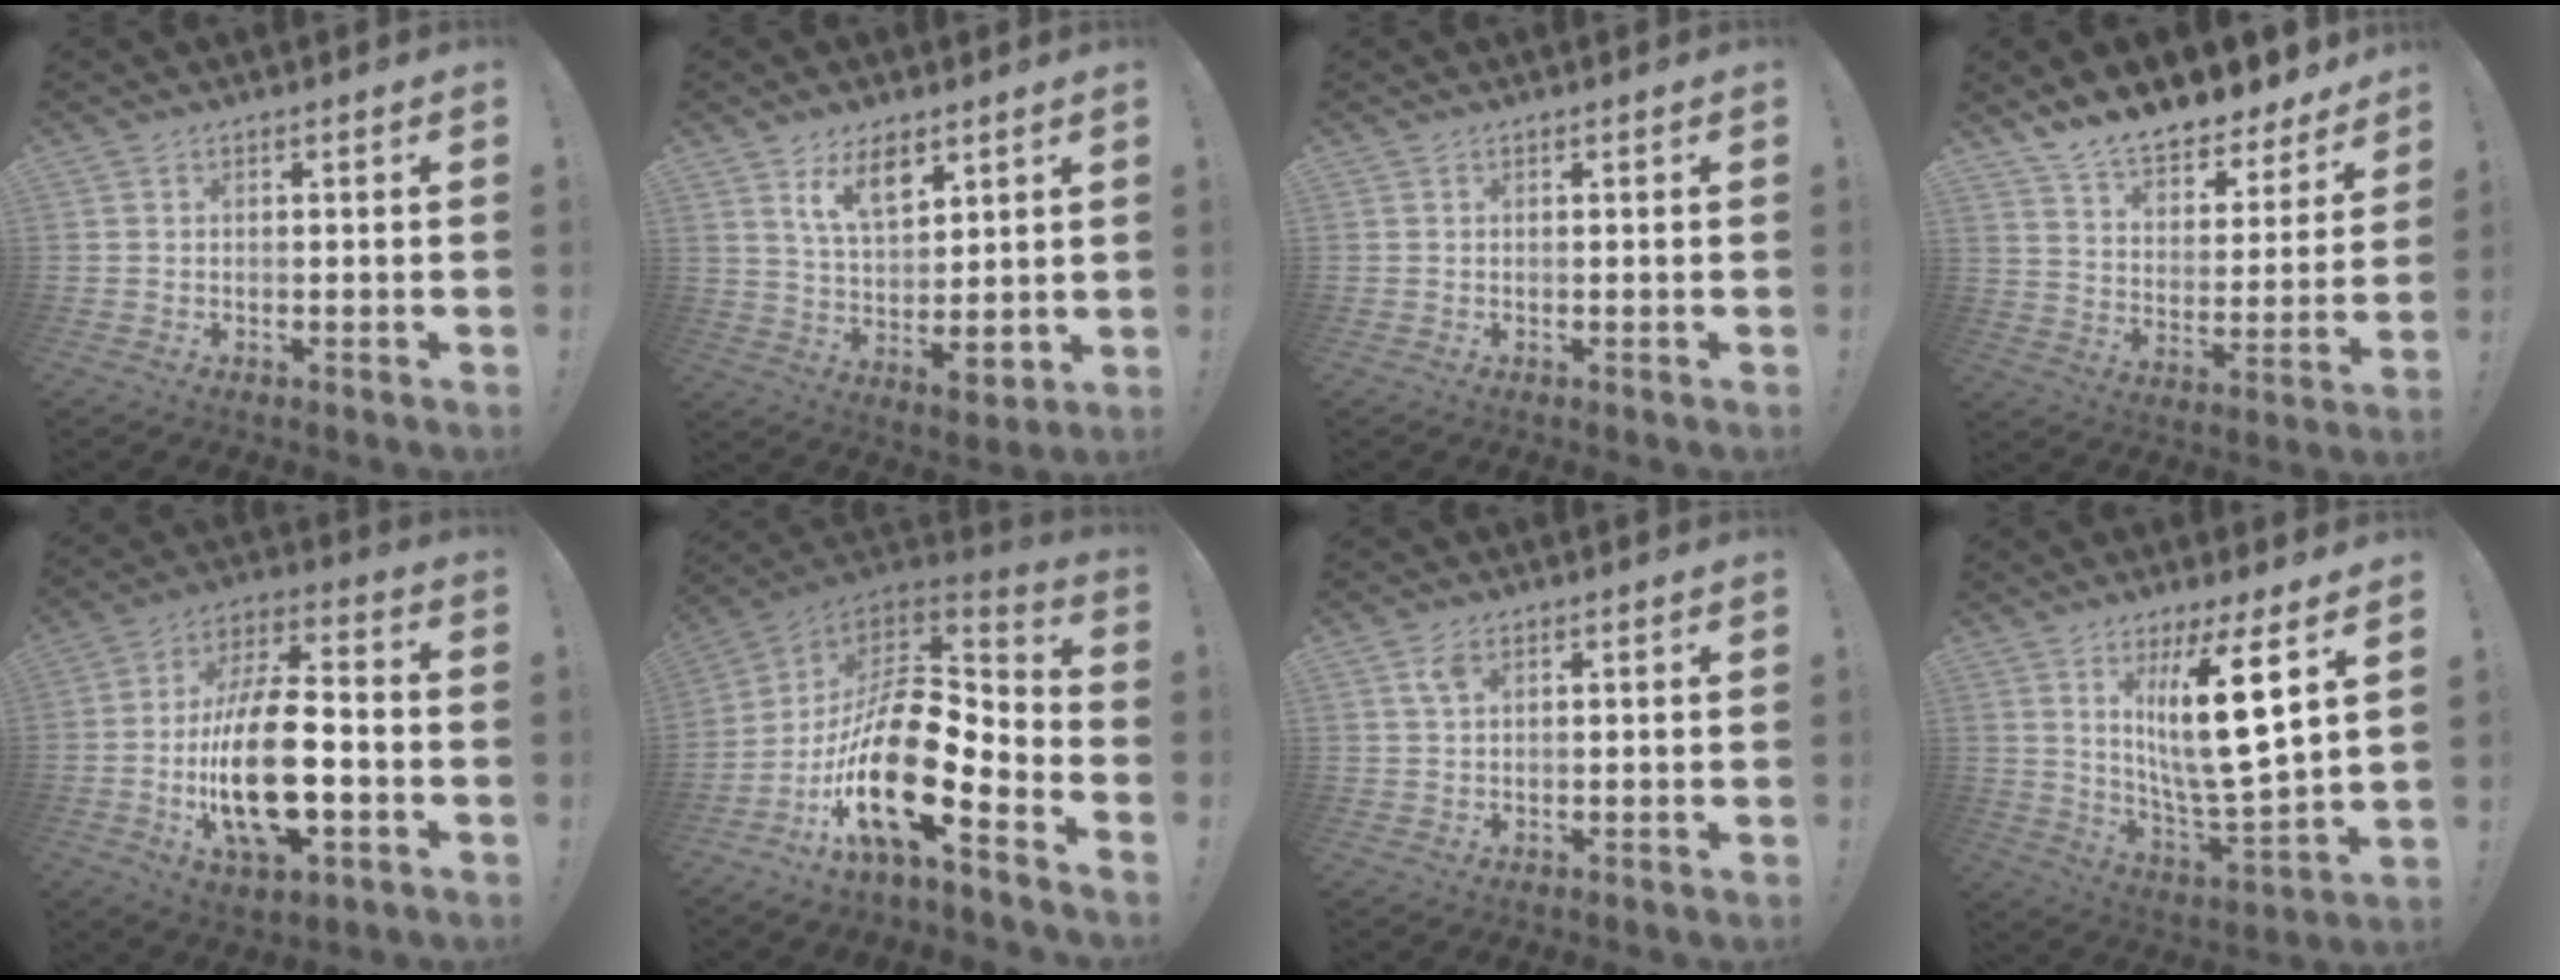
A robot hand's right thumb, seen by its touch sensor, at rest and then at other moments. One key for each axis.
{"total": 11.8, "fx": 7.3, "fy": 6.1, "fz": 6.9, "tx": -0.114, "ty": -0.040, "tz": 0.140}
{"total": 0.0}
{"total": 12.1, "fx": 11.1, "fy": 3.5, "fz": 3.5, "tx": -0.075, "ty": -0.094, "tz": 0.198}
{"total": 21.4, "fx": -4.8, "fy": 9.4, "fz": 18.6, "tx": -0.354, "ty": 0.012, "tz": -0.082}
{"total": 22.5, "fx": -6.8, "fy": 8.9, "fz": 19.5, "tx": -0.377, "ty": 0.023, "tz": -0.114}
{"total": 3.3, "fx": 1.5, "fy": 1.5, "fz": 2.5, "tx": -0.044, "ty": -0.001, "tz": 0.025}
{"total": 17.2, "fx": 7.4, "fy": 2.6, "fz": 15.3, "tx": -0.257, "ty": -0.051, "tz": 0.104}